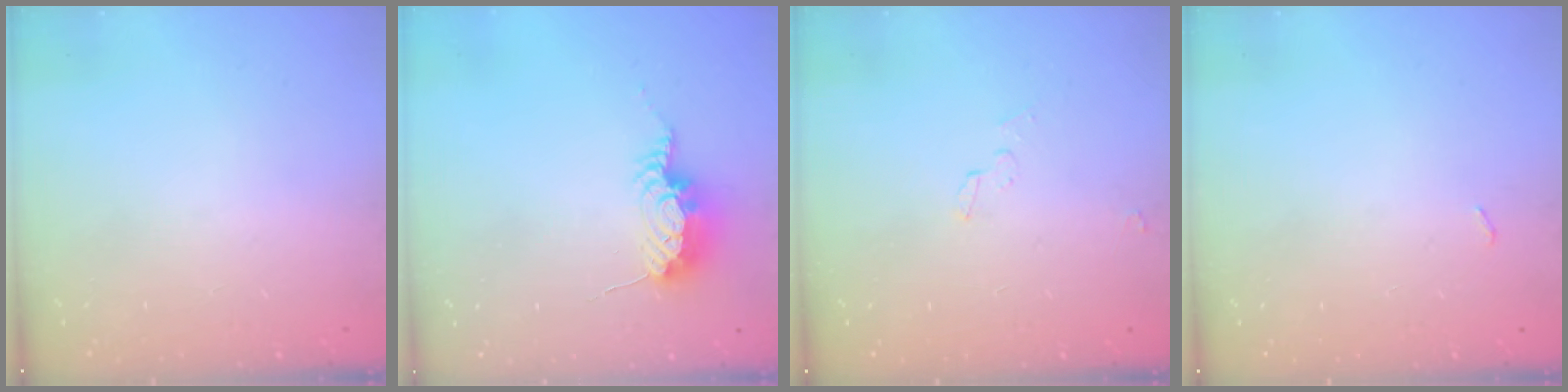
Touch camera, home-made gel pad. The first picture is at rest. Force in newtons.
{"total": 8.5, "press": 8.5, "slide": 1.0}
{"total": 3.6, "press": 3.4, "slide": 1.3}
{"total": 2.7, "press": 2.3, "slide": 1.4}